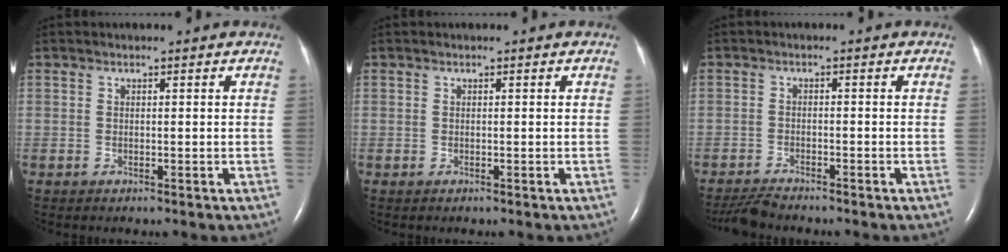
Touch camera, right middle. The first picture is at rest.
{"total": 0.0}
{"total": 3.7, "force": [-3.5, 0.2, 1.1], "torque": [-0.026, -0.017, -0.064]}